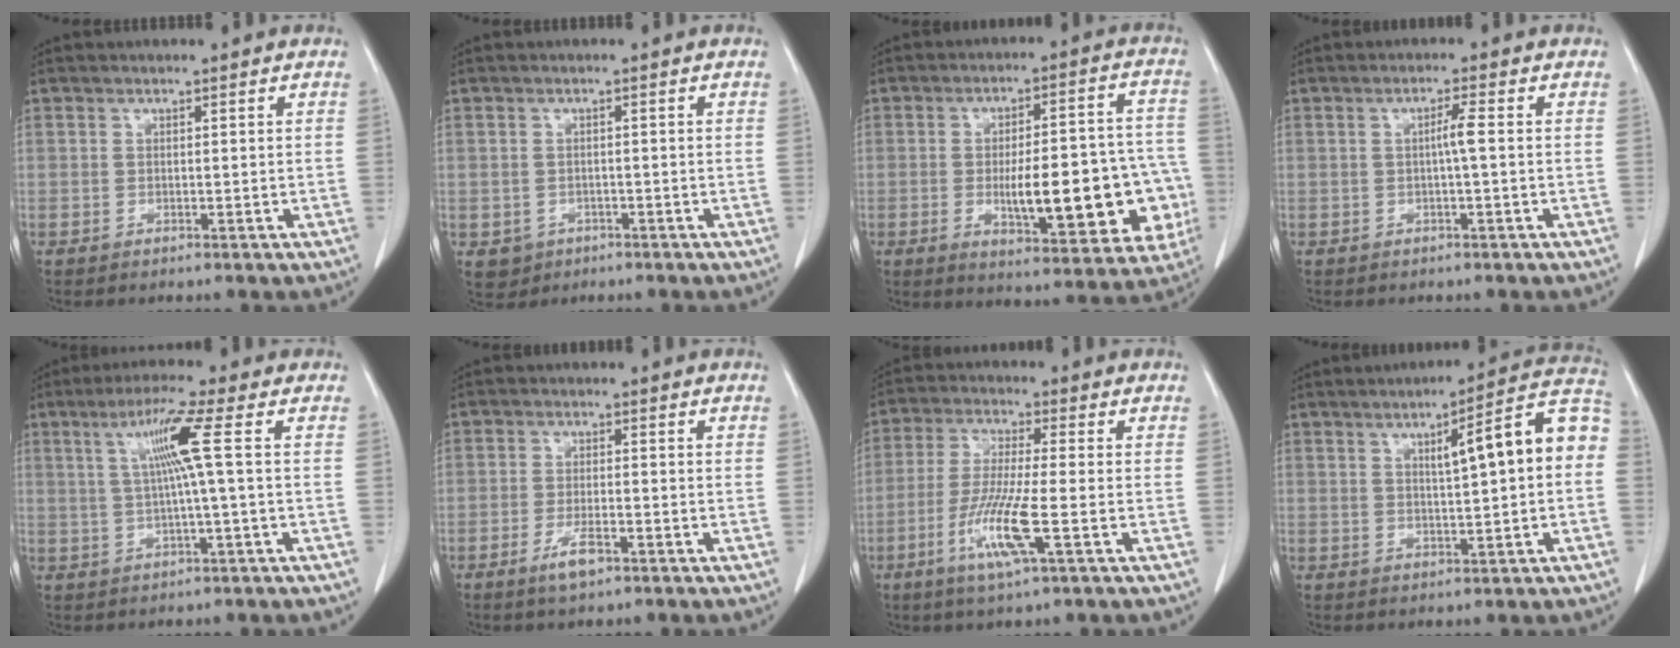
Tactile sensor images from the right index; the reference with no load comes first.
{"total": 2.7, "force": [-1.1, 2.4, 0.5], "torque": [-0.003, 0.005, -0.008]}
{"total": 18.9, "force": [-4.1, 5.5, 17.6], "torque": [-0.189, 0.032, -0.035]}
{"total": 2.2, "force": [-0.1, -0.3, 2.2], "torque": [-0.038, 0.001, -0.003]}
{"total": 6.8, "force": [1.4, -1.3, 6.6], "torque": [-0.125, 0.012, 0.031]}
{"total": 3.8, "force": [-2.3, 0.8, 2.9], "torque": [-0.058, -0.003, -0.038]}
{"total": 9.5, "force": [-3.5, 0.1, 8.9], "torque": [-0.183, -0.018, -0.070]}
{"total": 11.3, "force": [1.5, 1.3, 11.1], "torque": [-0.148, 0.032, 0.014]}